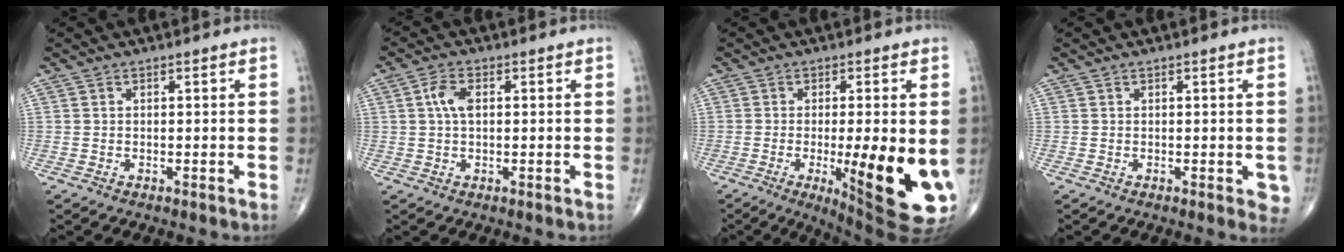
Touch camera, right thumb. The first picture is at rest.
{"total": 4.2, "force": [0.8, 2.2, 3.4], "torque": [-0.075, 0.005, 0.014]}
{"total": 17.0, "force": [-3.0, 4.1, 16.3], "torque": [-0.192, -0.027, -0.025]}
{"total": 2.7, "force": [-0.4, 1.2, 2.4], "torque": [-0.006, -0.002, -0.007]}